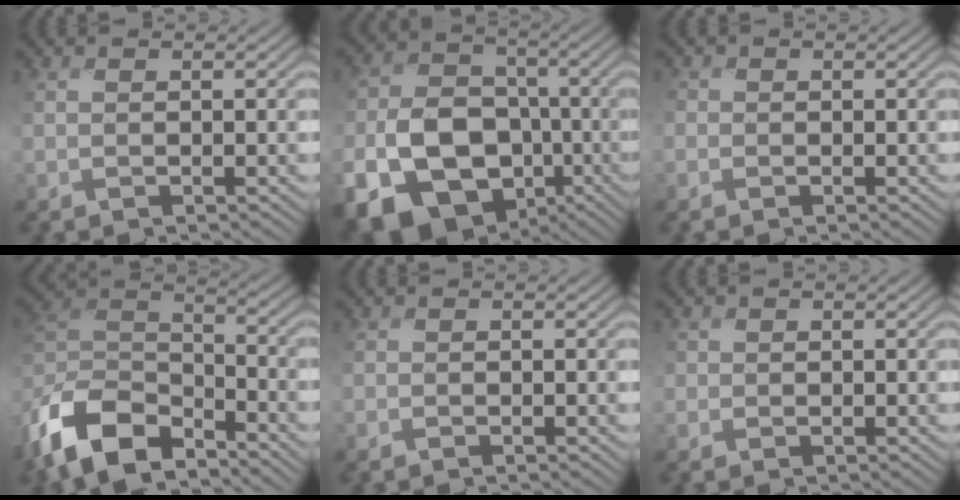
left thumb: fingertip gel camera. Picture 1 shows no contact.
{"total": 16.8, "force": [-6.8, 13.0, 8.4], "torque": [-0.199, -0.049, -0.131]}
{"total": 1.3, "force": [-0.3, 1.2, 0.1], "torque": [0.001, -0.004, -0.012]}
{"total": 13.7, "force": [-9.7, 6.0, 7.6], "torque": [-0.183, -0.015, -0.205]}
{"total": 0.6, "force": [-0.4, 0.4, 0.2], "torque": [-0.007, -0.004, -0.006]}
{"total": 1.2, "force": [0.4, 1.1, 0.1], "torque": [-0.002, -0.003, 0.004]}